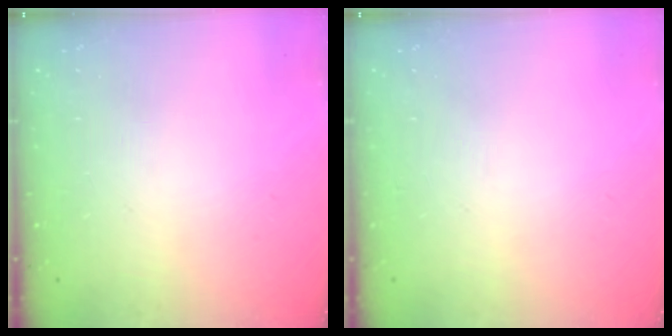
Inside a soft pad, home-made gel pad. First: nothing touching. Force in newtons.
{"total": 0.0}